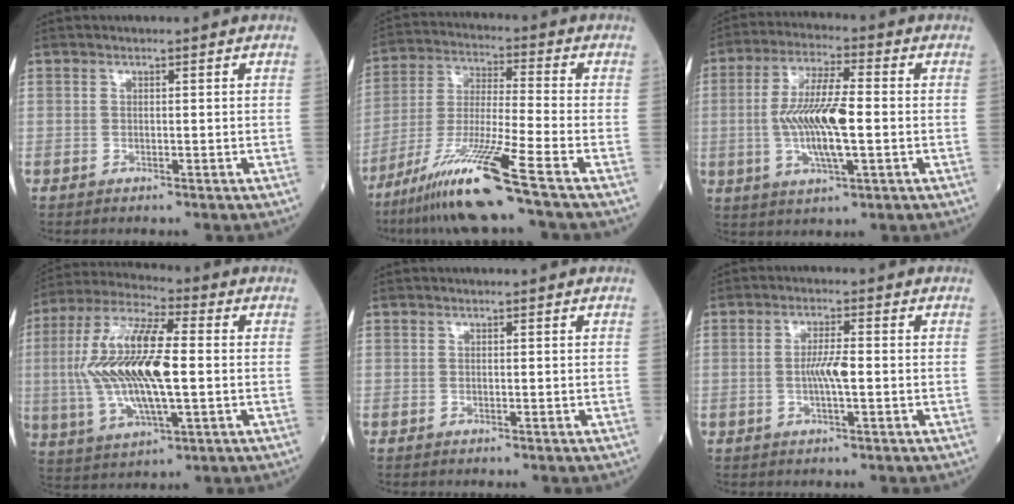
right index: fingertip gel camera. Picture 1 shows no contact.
{"total": 13.6, "force": [-9.1, -2.0, 9.9], "torque": [-0.202, -0.036, -0.167]}
{"total": 11.2, "force": [-0.9, 2.0, 11.0], "torque": [-0.219, 0.001, -0.017]}
{"total": 16.9, "force": [-0.3, 4.2, 16.4], "torque": [-0.348, 0.008, -0.002]}
{"total": 0.0}
{"total": 3.6, "force": [-0.4, 0.2, 3.6], "torque": [-0.071, 0.000, -0.007]}